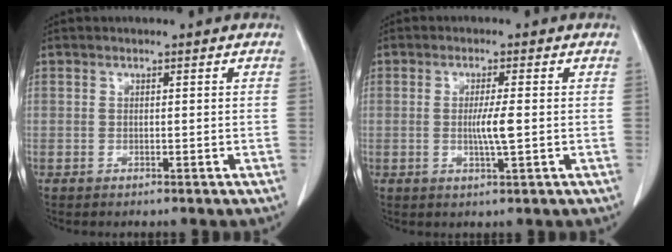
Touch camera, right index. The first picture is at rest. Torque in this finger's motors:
{"motor_torque": [0.20, 0.17, 0.10, 0.03]}